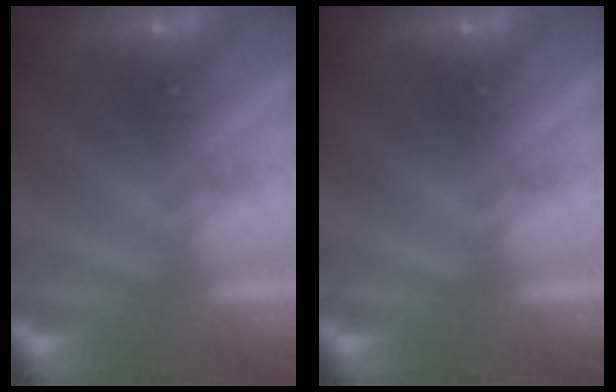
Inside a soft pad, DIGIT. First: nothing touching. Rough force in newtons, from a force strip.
{"total": 0.0}